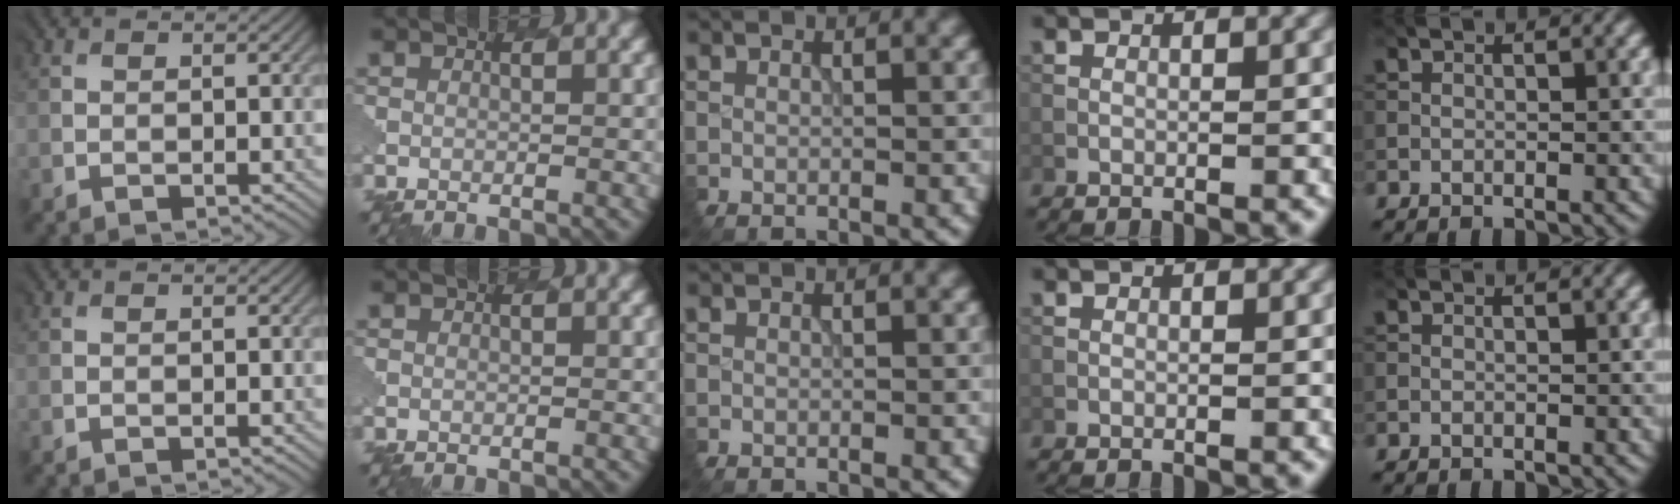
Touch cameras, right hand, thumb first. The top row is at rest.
{}